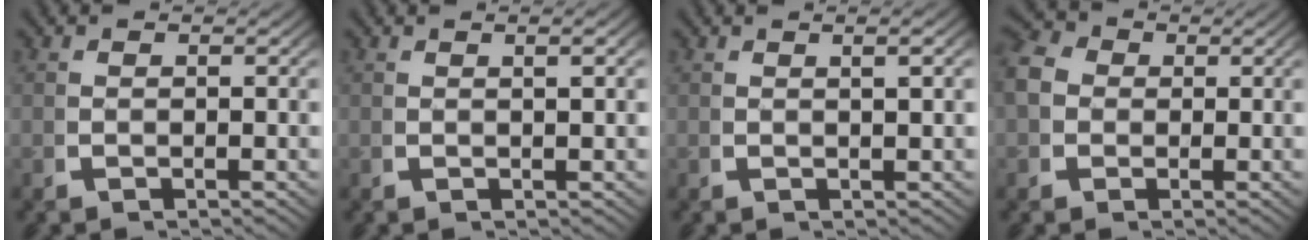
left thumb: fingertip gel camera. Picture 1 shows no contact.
{"total": 1.3, "force": [0.5, -0.1, 1.2], "torque": [-0.020, 0.003, 0.010]}
{"total": 1.6, "force": [0.7, 0.0, 1.5], "torque": [-0.024, 0.004, 0.013]}
{"total": 5.6, "force": [1.2, 4.7, 2.7], "torque": [-0.062, -0.003, 0.010]}